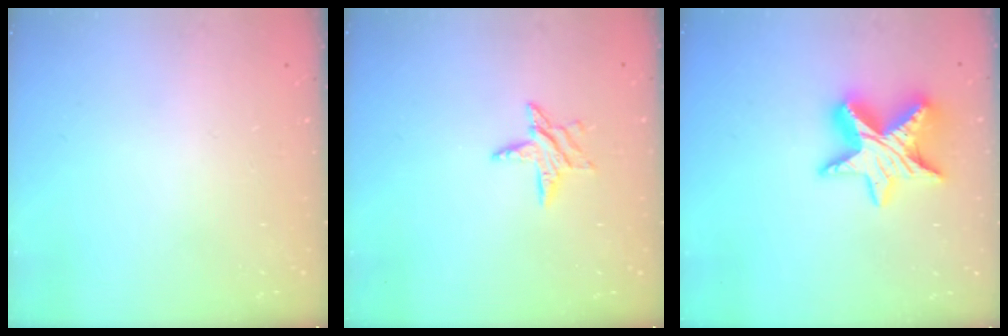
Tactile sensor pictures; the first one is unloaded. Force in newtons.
{"total": 6.5, "press": 6.5, "slide": 0.5}
{"total": 13.9, "press": 13.9, "slide": 0.9}